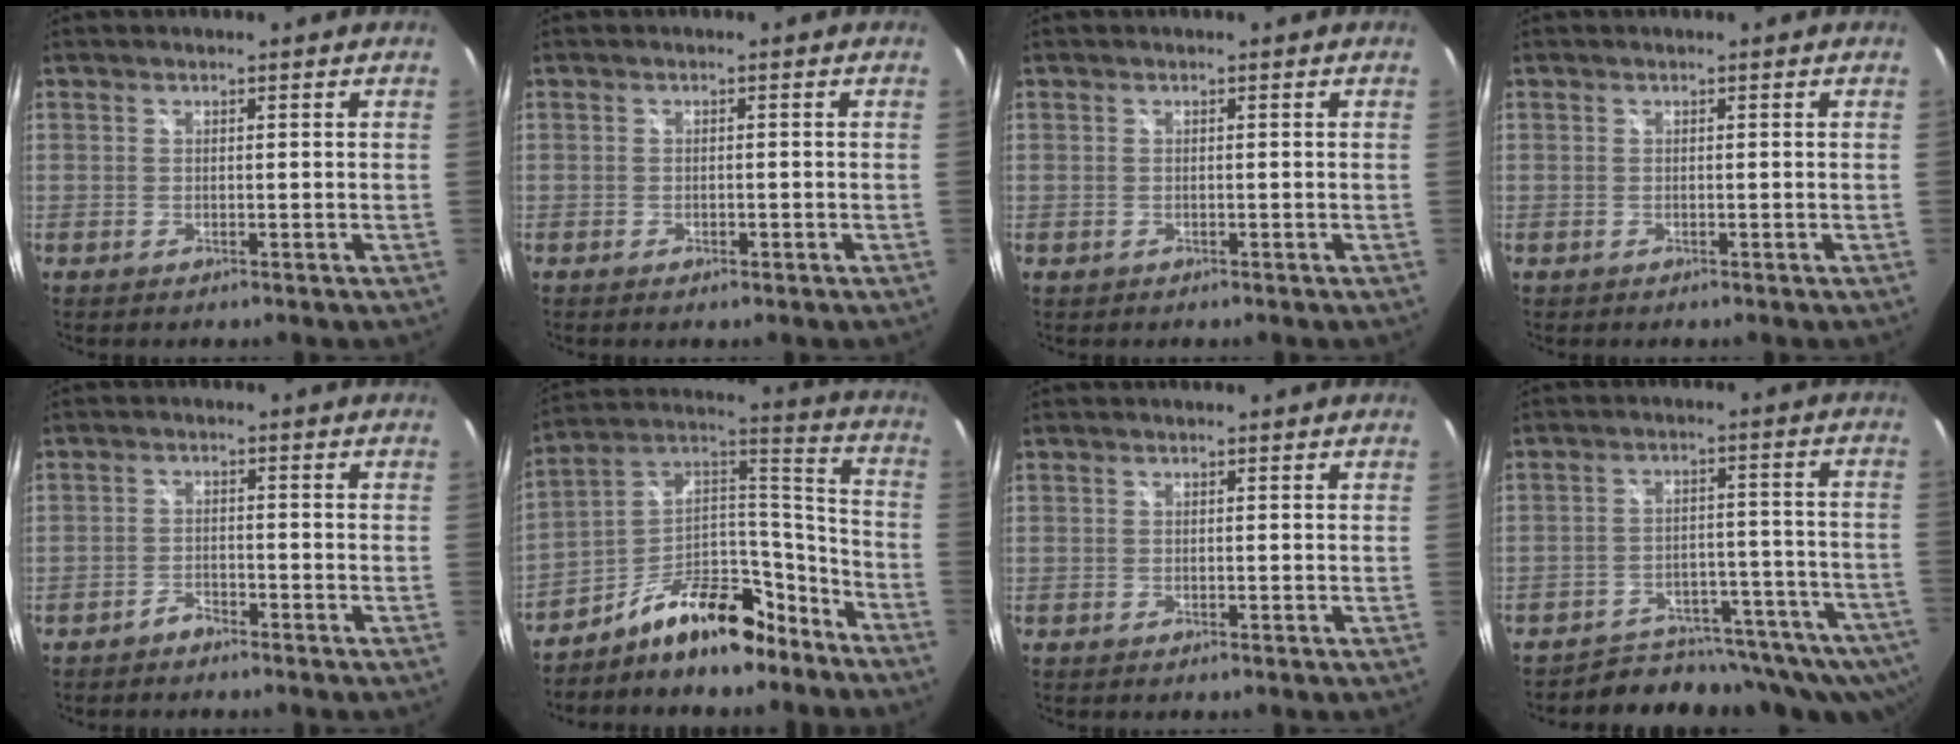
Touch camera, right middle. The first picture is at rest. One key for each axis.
{"total": 1.0, "fx": -0.7, "fy": 0.6, "fz": 0.5, "tx": -0.009, "ty": -0.004, "tz": -0.013}
{"total": 0.6, "fx": -0.2, "fy": 0.5, "fz": 0.1, "tx": -0.002, "ty": -0.002, "tz": -0.002}
{"total": 0.0}
{"total": 2.3, "fx": -2.1, "fy": 0.7, "fz": 0.4, "tx": -0.013, "ty": 0.003, "tz": -0.037}
{"total": 17.1, "fx": -11.8, "fy": 8.3, "fz": 9.1, "tx": -0.151, "ty": 0.062, "tz": -0.180}
{"total": 0.0}
{"total": 16.4, "fx": -14.9, "fy": 4.0, "fz": 5.6, "tx": -0.077, "ty": -0.010, "tz": -0.193}